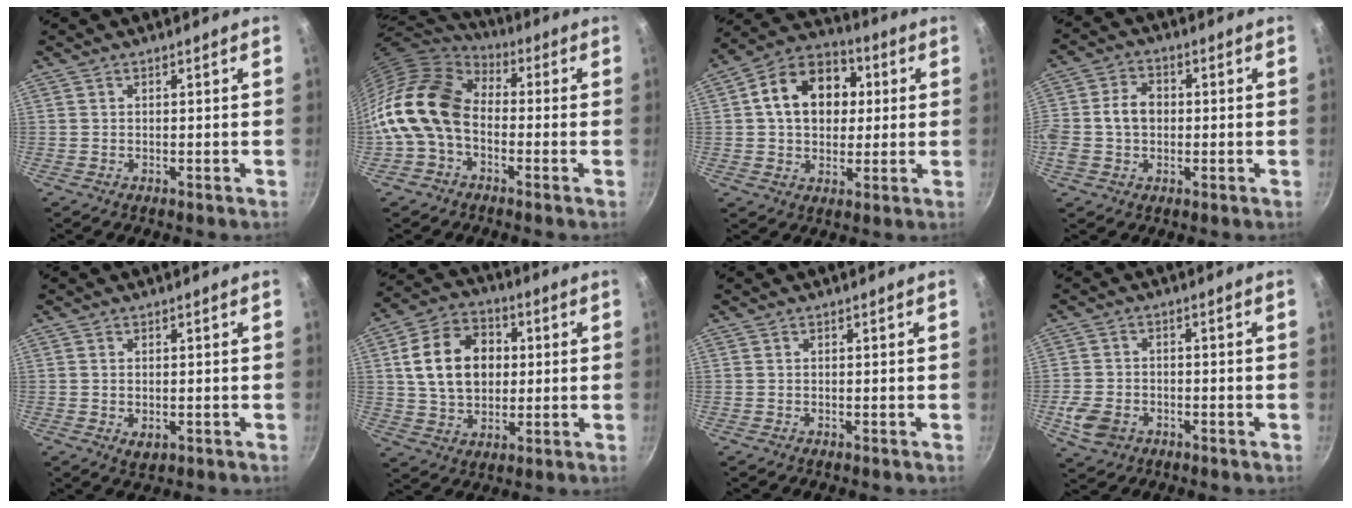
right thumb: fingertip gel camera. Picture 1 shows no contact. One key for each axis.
{"total": 16.5, "fx": -2.5, "fy": 11.5, "fz": 11.6, "tx": -0.199, "ty": 0.042, "tz": -0.069}
{"total": 15.3, "fx": 2.8, "fy": 11.5, "fz": 9.8, "tx": -0.127, "ty": 0.023, "tz": 0.030}
{"total": 8.3, "fx": -0.2, "fy": 6.3, "fz": 5.4, "tx": -0.090, "ty": 0.020, "tz": -0.014}
{"total": 2.5, "fx": -0.3, "fy": 1.6, "fz": 1.9, "tx": -0.030, "ty": -0.007, "tz": -0.002}
{"total": 15.1, "fx": 2.2, "fy": 11.2, "fz": 9.9, "tx": -0.144, "ty": 0.013, "tz": 0.034}
{"total": 0.0}
{"total": 6.5, "fx": -2.4, "fy": 4.8, "fz": 3.7, "tx": -0.079, "ty": 0.013, "tz": -0.042}